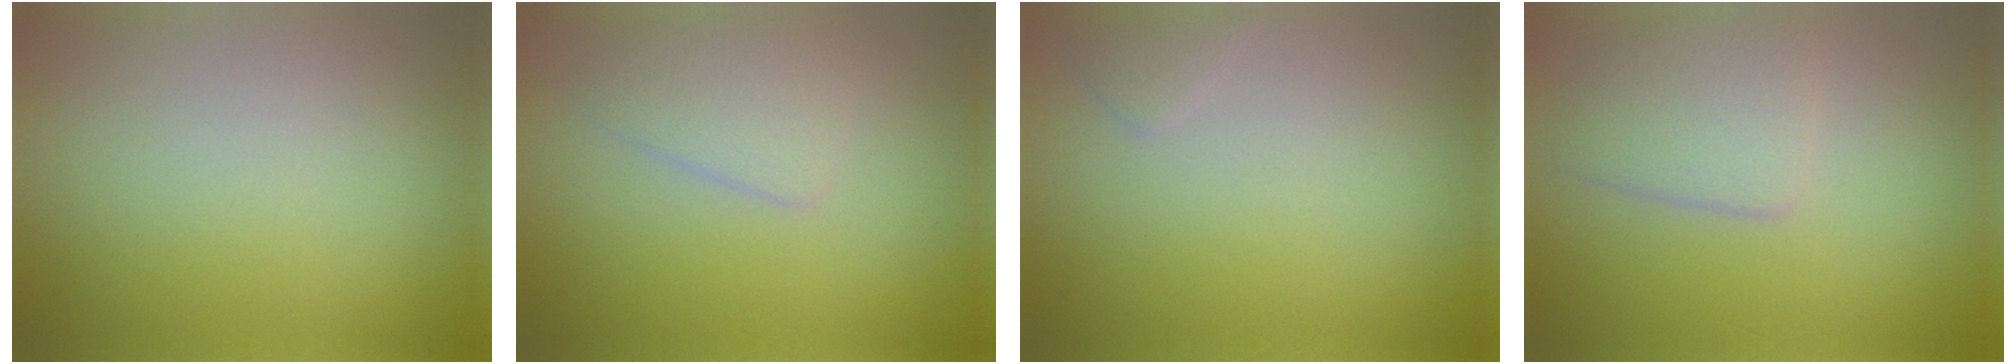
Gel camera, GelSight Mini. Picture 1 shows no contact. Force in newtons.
{"total": 2.4, "press": 2.4, "slide": 0.1}
{"total": 0.9, "press": 0.9, "slide": 0.0}
{"total": 2.9, "press": 2.9, "slide": 0.2}